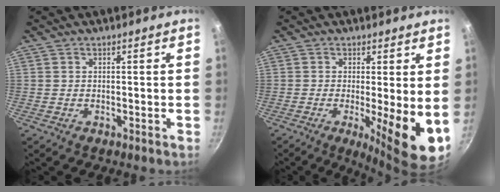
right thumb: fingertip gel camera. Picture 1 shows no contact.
{"total": 9.9, "force": [-1.0, 1.9, 9.7], "torque": [-0.127, -0.019, -0.010]}